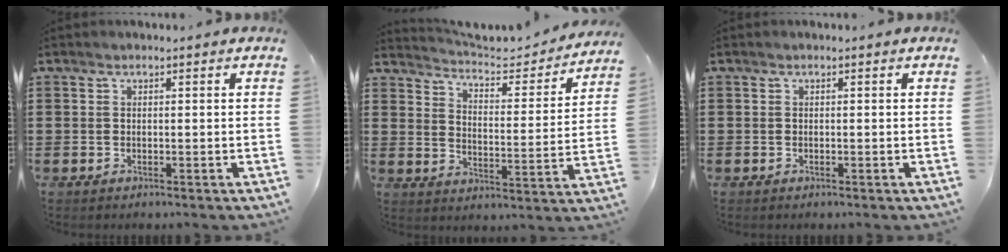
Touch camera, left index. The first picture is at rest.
{"total": 4.5, "force": [4.4, 0.4, 0.8], "torque": [-0.034, -0.037, 0.068]}
{"total": 0.0}